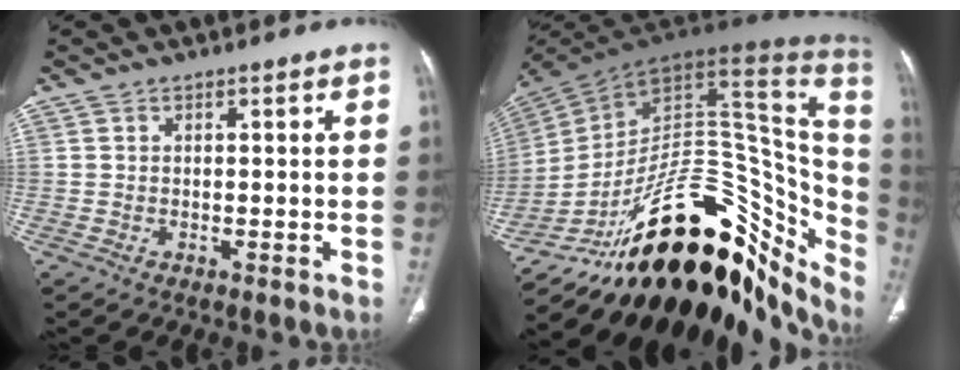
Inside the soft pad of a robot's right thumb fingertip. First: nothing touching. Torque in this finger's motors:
{"motor_torque": [5.01, 0.00, 0.73, -2.04, 0.59]}